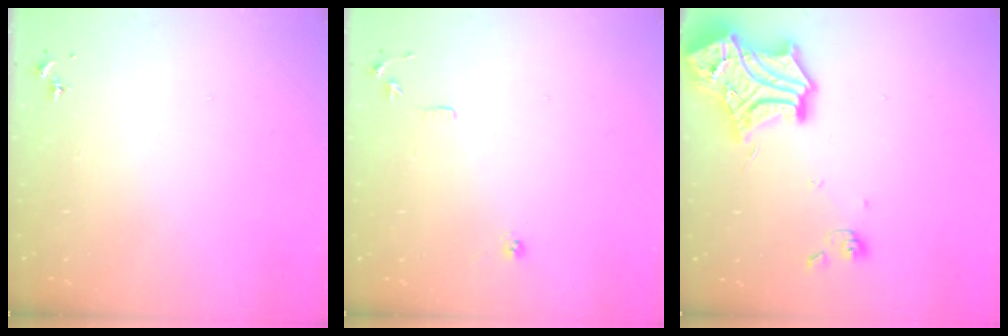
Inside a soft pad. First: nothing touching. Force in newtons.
{"total": 7.9, "press": 7.9, "slide": 0.8}
{"total": 19.1, "press": 19.0, "slide": 1.6}